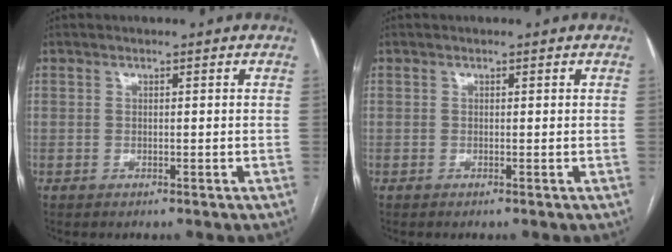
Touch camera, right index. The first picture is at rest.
{"total": 0.0}